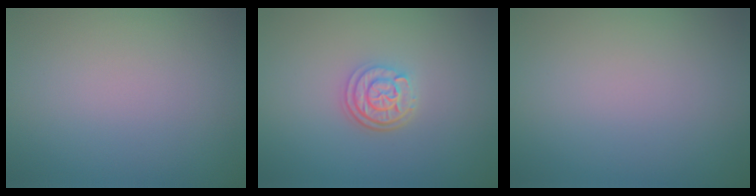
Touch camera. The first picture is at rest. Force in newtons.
{"total": 2.9, "press": 2.4, "slide": 1.7}
{"total": 0.0}